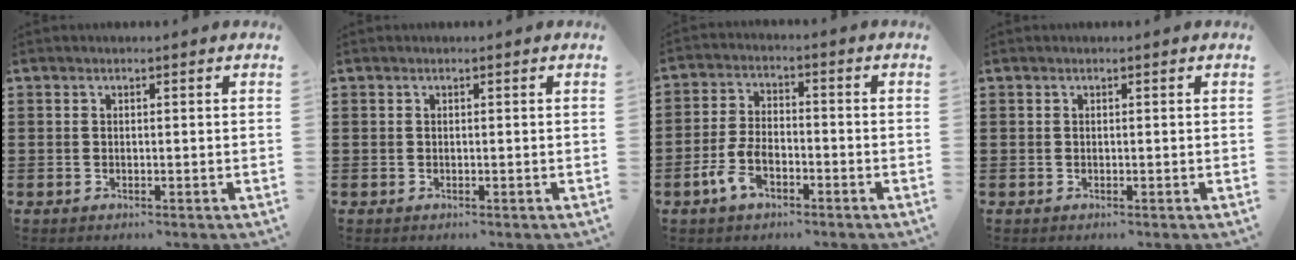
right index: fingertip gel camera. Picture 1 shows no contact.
{"total": 0.0}
{"total": 5.7, "force": [-3.0, 2.8, 4.0], "torque": [-0.095, 0.002, -0.061]}
{"total": 0.0}